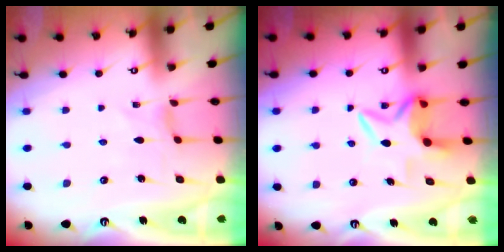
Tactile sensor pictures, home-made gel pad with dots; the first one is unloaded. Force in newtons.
{"total": 6.9, "press": 6.9, "slide": 0.6}